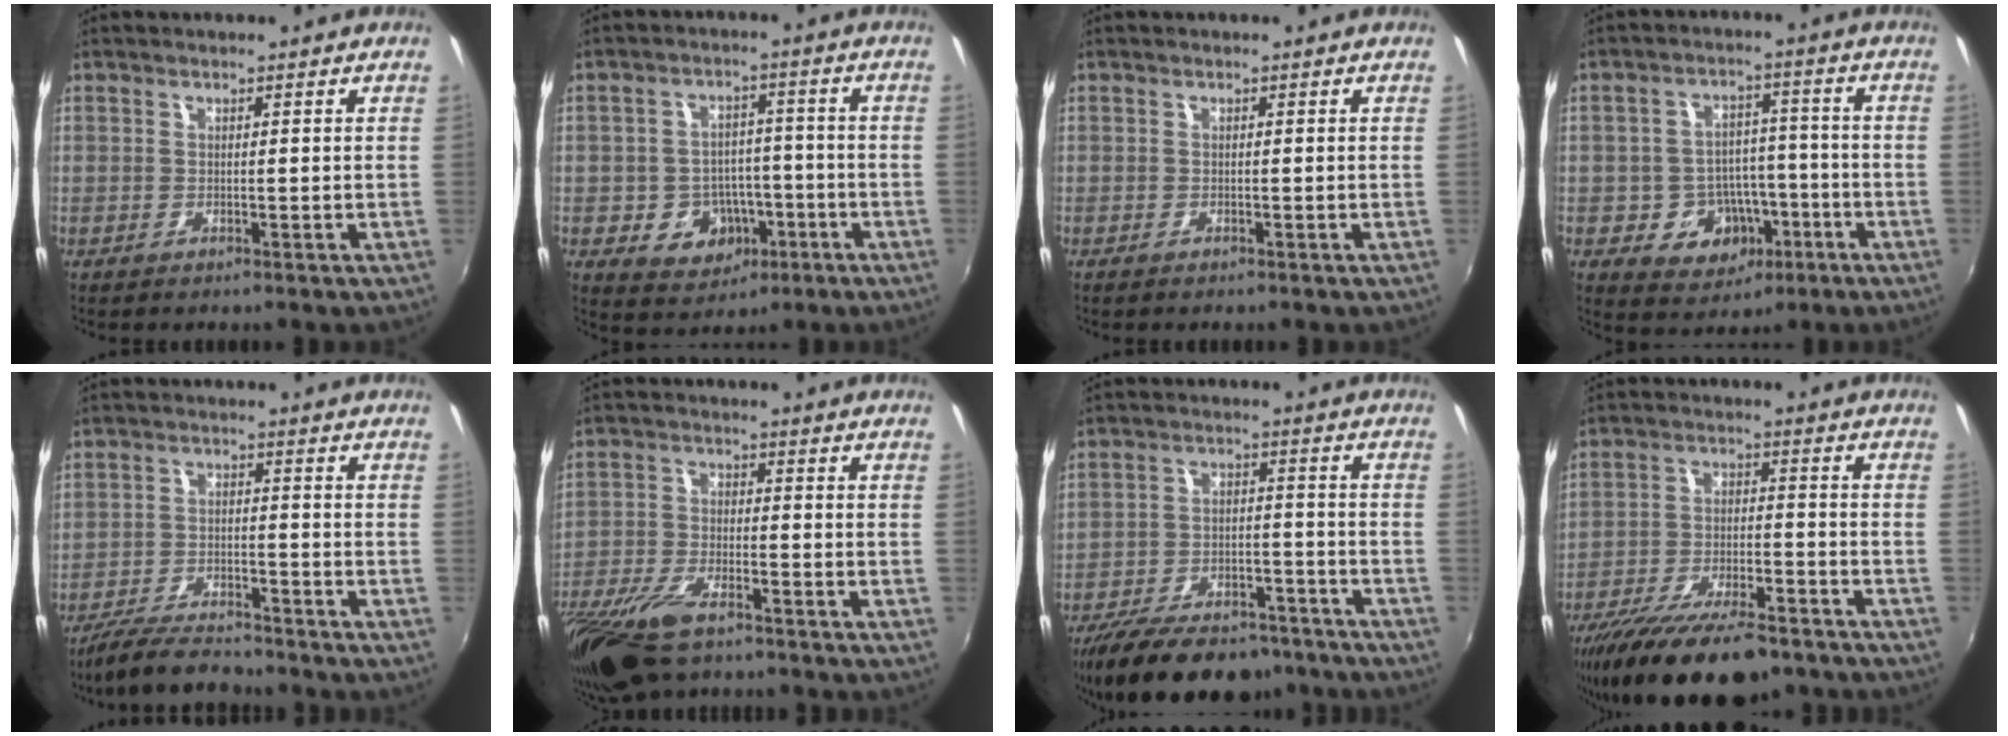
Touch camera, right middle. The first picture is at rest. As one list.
[{"total": 9.4, "force": [-3.7, 7.8, 3.9], "torque": [-0.094, 0.017, -0.034]}, {"total": 0.6, "force": [-0.5, 0.2, 0.2], "torque": [-0.005, -0.004, -0.010]}, {"total": 10.0, "force": [-4.1, 8.1, 4.2], "torque": [-0.090, 0.024, -0.040]}, {"total": 9.2, "force": [-8.3, 2.0, 3.4], "torque": [-0.092, -0.008, -0.143]}, {"total": 15.3, "force": [-11.2, 5.4, 9.0], "torque": [-0.213, -0.043, -0.211]}, {"total": 21.4, "force": [-17.3, 8.1, 9.6], "torque": [-0.195, -0.009, -0.247]}, {"total": 19.1, "force": [-14.9, 5.6, 10.6], "torque": [-0.207, -0.040, -0.236]}]